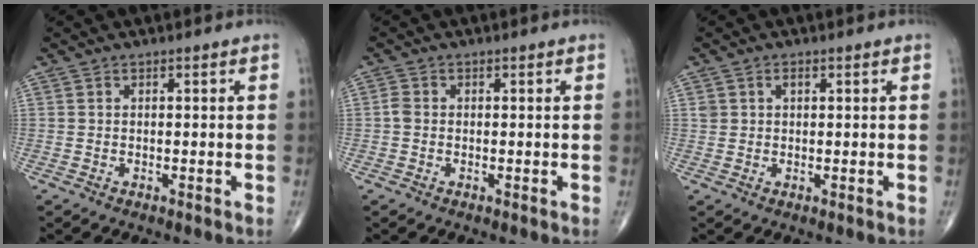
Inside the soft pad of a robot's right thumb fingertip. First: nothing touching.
{"total": 1.4, "force": [-0.2, 1.1, 0.9], "torque": [-0.015, 0.001, -0.008]}
{"total": 1.6, "force": [0.7, 1.2, 0.9], "torque": [-0.011, -0.001, 0.012]}